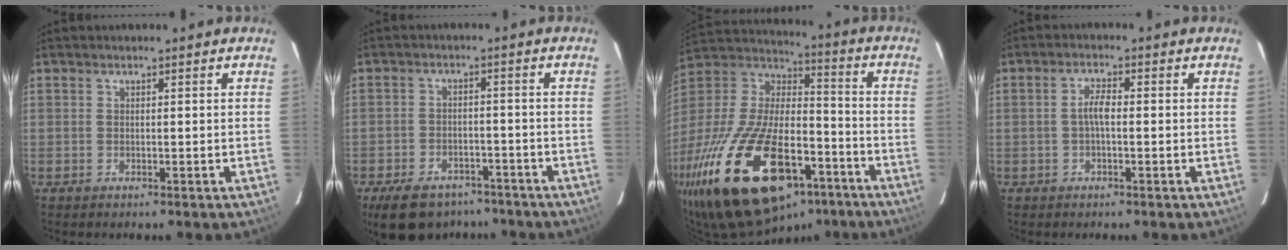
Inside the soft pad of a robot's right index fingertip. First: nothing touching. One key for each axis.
{"total": 13.1, "fx": -9.7, "fy": 7.1, "fz": 5.4, "tx": -0.135, "ty": 0.007, "tz": -0.135}
{"total": 36.4, "fx": -19.9, "fy": 16.8, "fz": 25.5, "tx": -0.502, "ty": -0.025, "tz": -0.316}
{"total": 2.8, "fx": -0.4, "fy": 0.8, "fz": 2.6, "tx": -0.053, "ty": 0.008, "tz": -0.007}